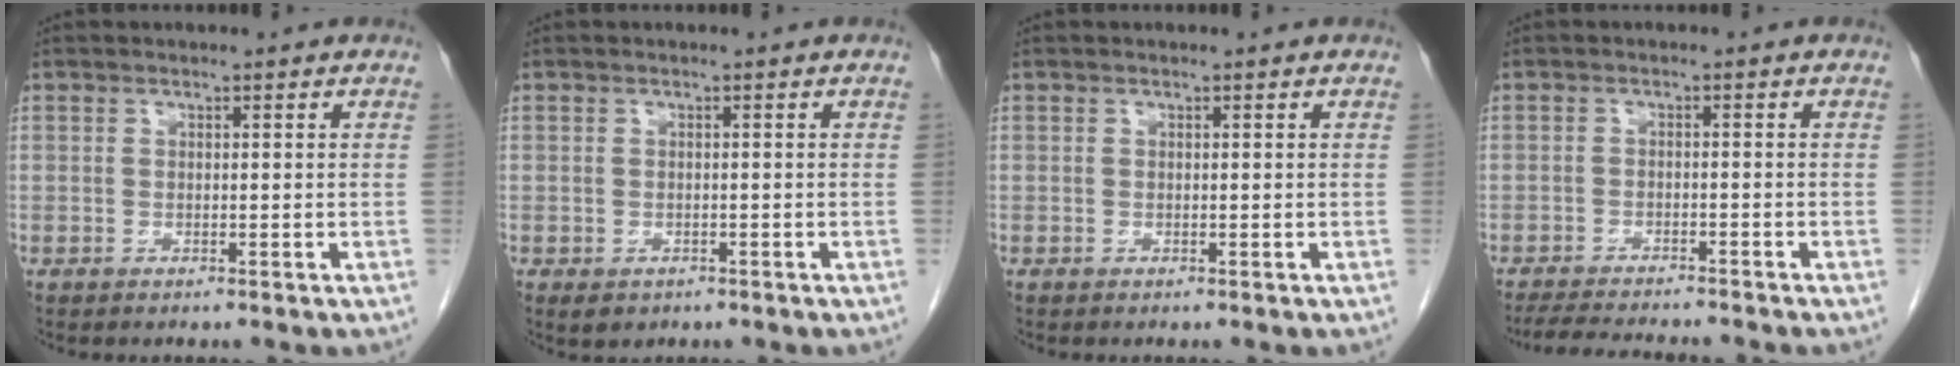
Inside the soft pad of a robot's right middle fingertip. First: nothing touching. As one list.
[{"total": 2.2, "force": [-1.4, 1.4, 0.9], "torque": [-0.014, -0.002, -0.011]}, {"total": 0.0}, {"total": 9.3, "force": [-8.5, 0.6, 3.6], "torque": [-0.054, -0.015, -0.126]}]